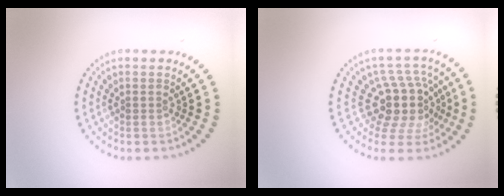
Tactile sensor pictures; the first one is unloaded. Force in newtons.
{"total": 4.9, "press": 3.8, "slide": 3.1}